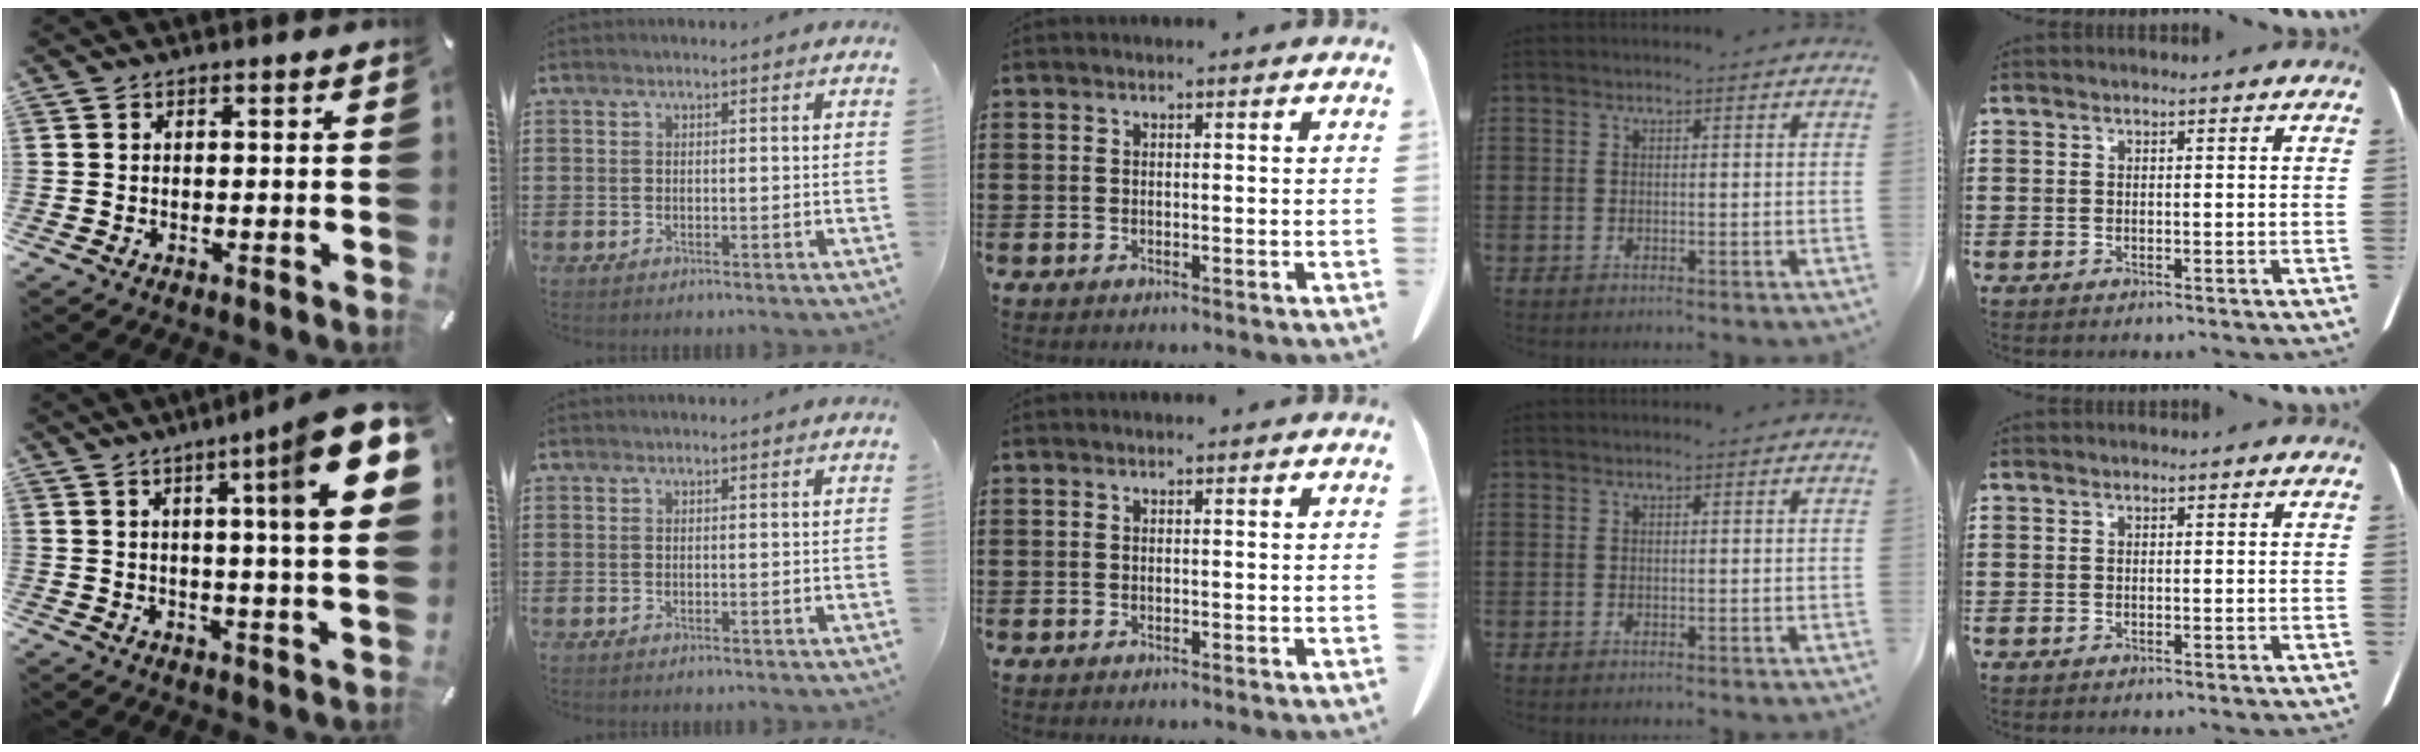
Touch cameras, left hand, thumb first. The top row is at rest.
{"thumb": {"total": 16.2, "force": [6.1, 0.6, 15.0], "torque": [-0.229, -0.037, 0.078]}}